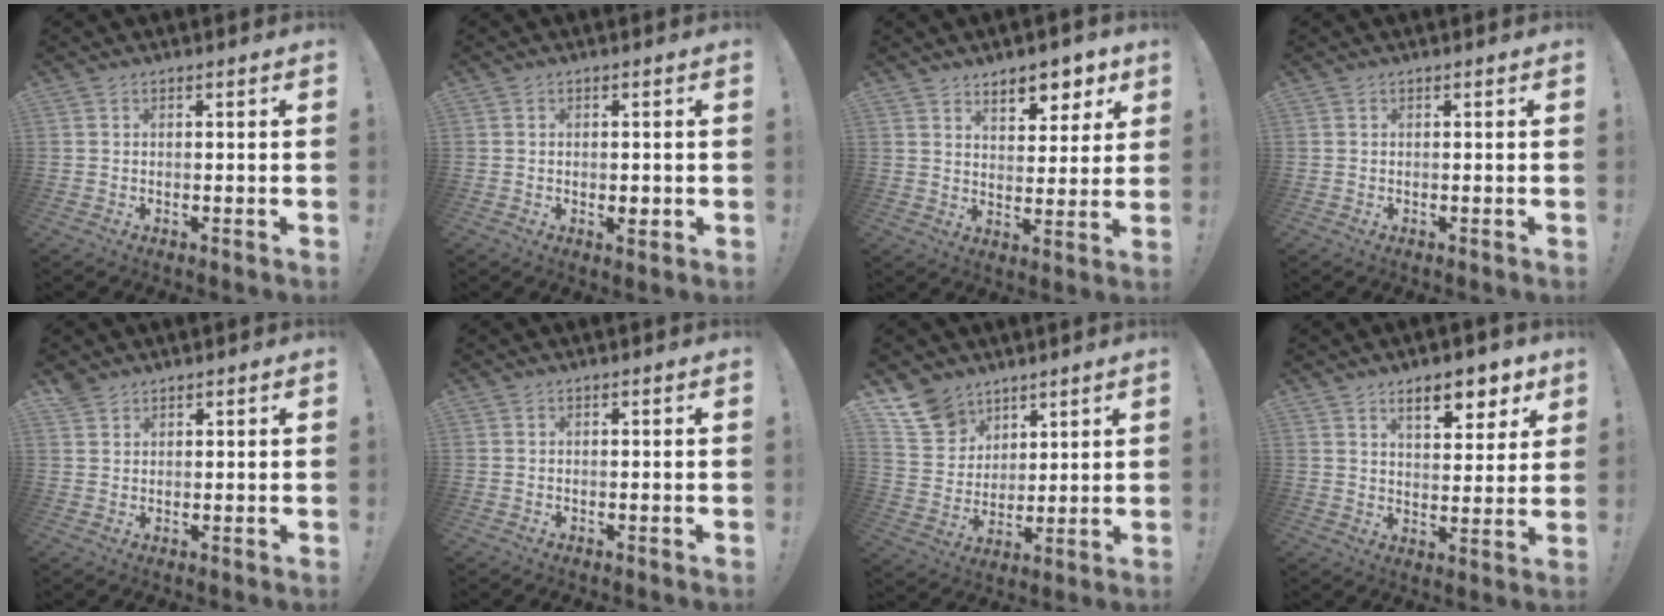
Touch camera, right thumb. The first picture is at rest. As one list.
[{"total": 1.7, "force": [-0.2, 0.9, 1.4], "torque": [-0.015, -0.001, -0.003]}, {"total": 8.0, "force": [6.1, 4.1, 3.0], "torque": [-0.016, -0.053, 0.109]}, {"total": 0.0}, {"total": 2.5, "force": [2.2, 1.2, 0.5], "torque": [-0.010, -0.014, 0.042]}, {"total": 0.0}, {"total": 12.2, "force": [8.6, 8.2, 2.9], "torque": [-0.064, -0.056, 0.173]}, {"total": 9.6, "force": [6.2, 3.8, 6.3], "torque": [-0.085, -0.034, 0.108]}]